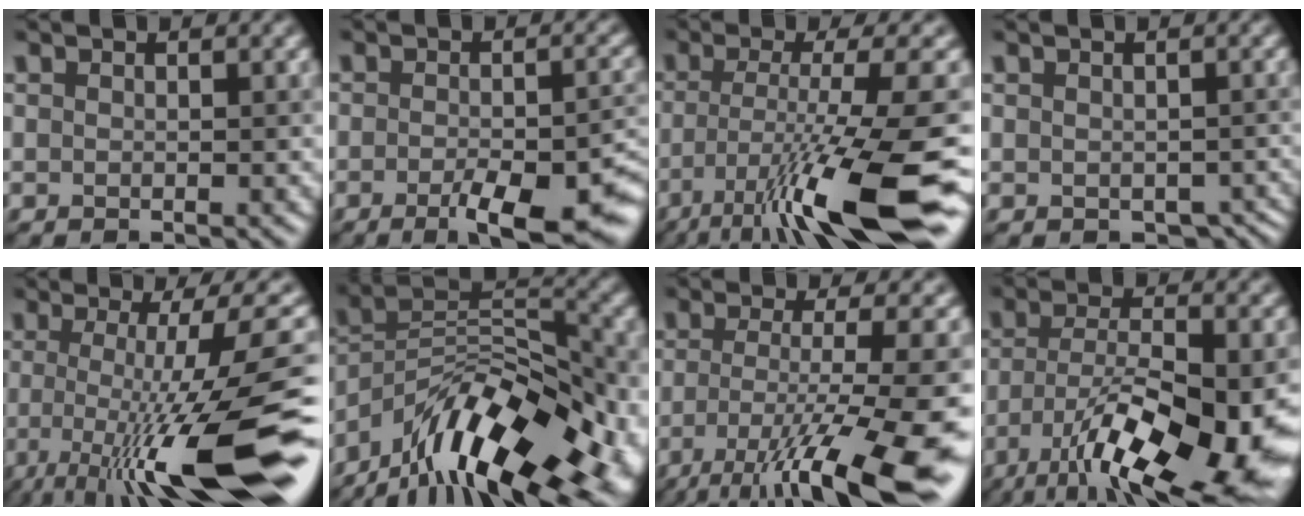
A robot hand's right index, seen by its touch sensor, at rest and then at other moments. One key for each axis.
{"total": 8.2, "fx": -3.7, "fy": 2.3, "fz": 6.9, "tx": -0.101, "ty": -0.010, "tz": -0.049}
{"total": 12.8, "fx": -6.1, "fy": 2.0, "fz": 11.1, "tx": -0.188, "ty": -0.015, "tz": -0.102}
{"total": 2.8, "fx": -1.2, "fy": 1.9, "fz": 1.7, "tx": -0.020, "ty": -0.019, "tz": -0.007}
{"total": 14.7, "fx": -3.9, "fy": 3.1, "fz": 13.8, "tx": -0.201, "ty": -0.005, "tz": -0.062}
{"total": 16.6, "fx": -9.7, "fy": 7.2, "fz": 11.5, "tx": -0.197, "ty": 0.021, "tz": -0.169}
{"total": 14.0, "fx": -7.0, "fy": 2.7, "fz": 11.8, "tx": -0.201, "ty": -0.025, "tz": -0.112}
{"total": 14.6, "fx": -6.8, "fy": 5.1, "fz": 11.8, "tx": -0.203, "ty": -0.019, "tz": -0.106}